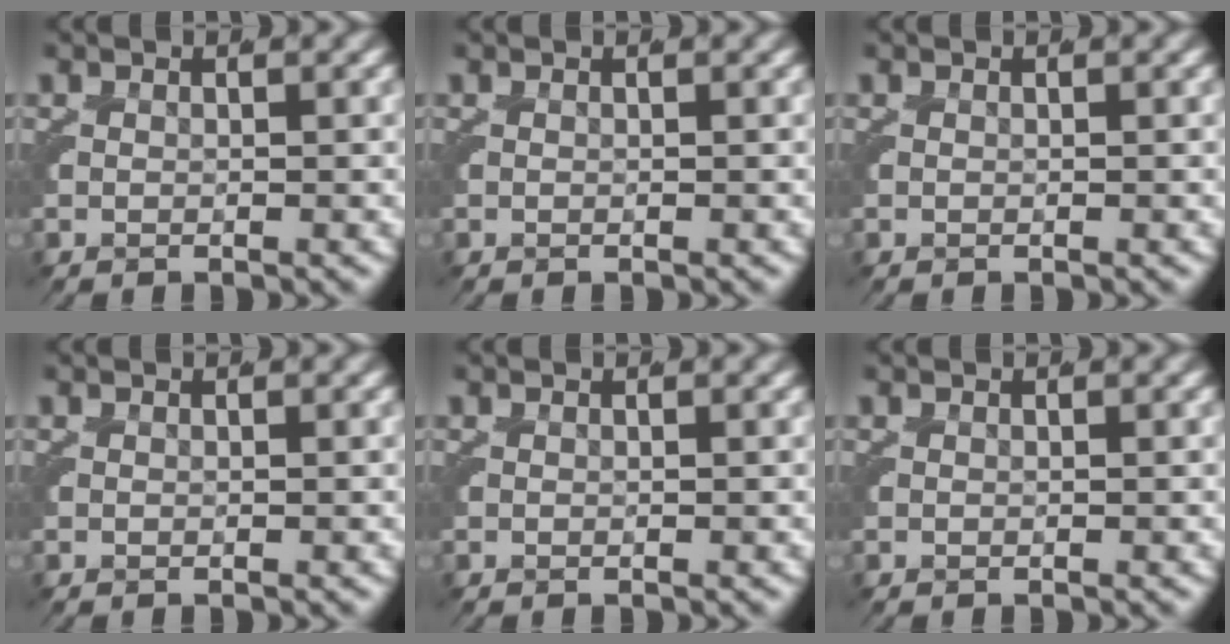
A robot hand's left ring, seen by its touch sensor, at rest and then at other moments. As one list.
[{"total": 0.0}, {"total": 0.0}, {"total": 0.0}, {"total": 0.0}, {"total": 0.0}]